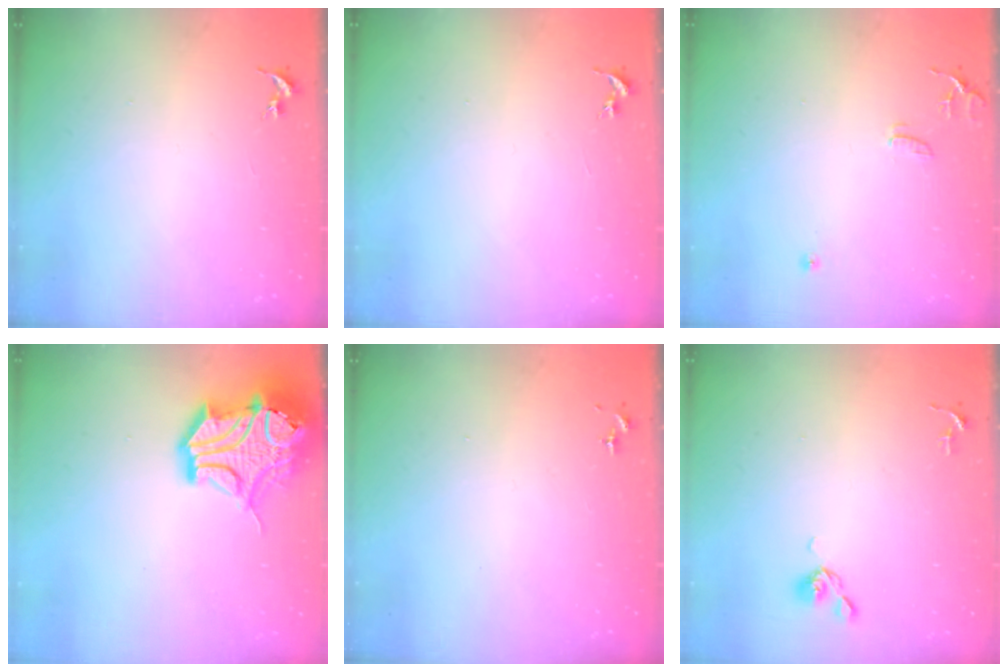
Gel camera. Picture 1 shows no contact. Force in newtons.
{"total": 0.0}
{"total": 8.5, "press": 8.5, "slide": 0.8}
{"total": 19.2, "press": 19.0, "slide": 3.0}
{"total": 0.0}
{"total": 5.2, "press": 5.1, "slide": 0.9}